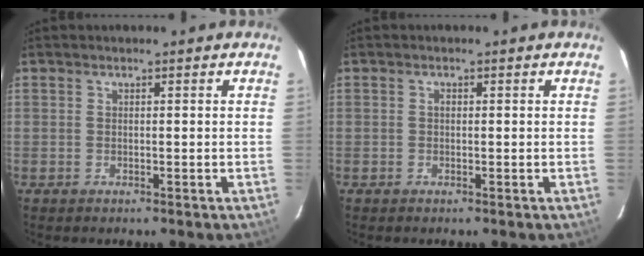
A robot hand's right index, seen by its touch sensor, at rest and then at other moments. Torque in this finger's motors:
{"motor_torque": [0.08, -0.02, 0.03, 0.02]}